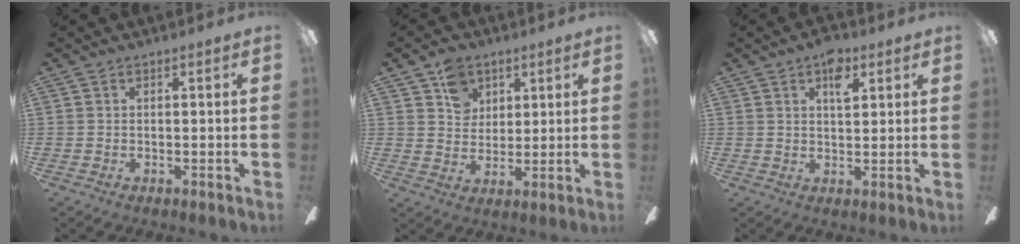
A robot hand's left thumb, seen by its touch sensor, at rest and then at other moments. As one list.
[{"total": 7.5, "force": [4.5, 5.8, 1.7], "torque": [-0.028, -0.007, 0.082]}, {"total": 5.8, "force": [3.3, 3.0, 3.7], "torque": [-0.040, -0.011, 0.051]}]